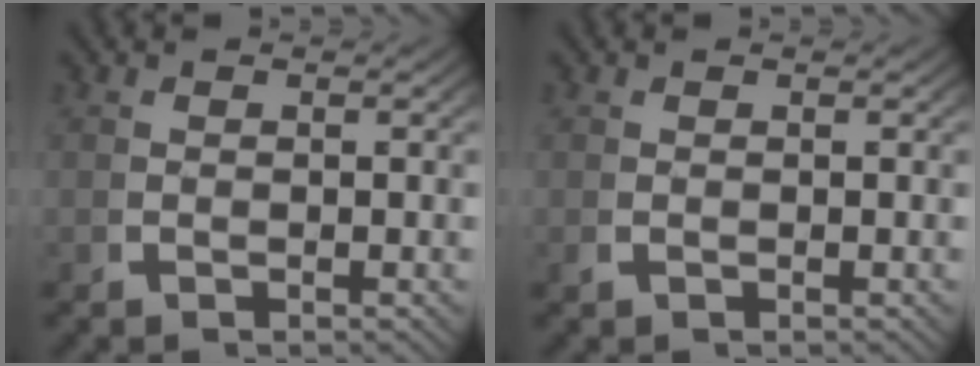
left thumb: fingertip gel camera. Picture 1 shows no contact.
{"total": 0.0}